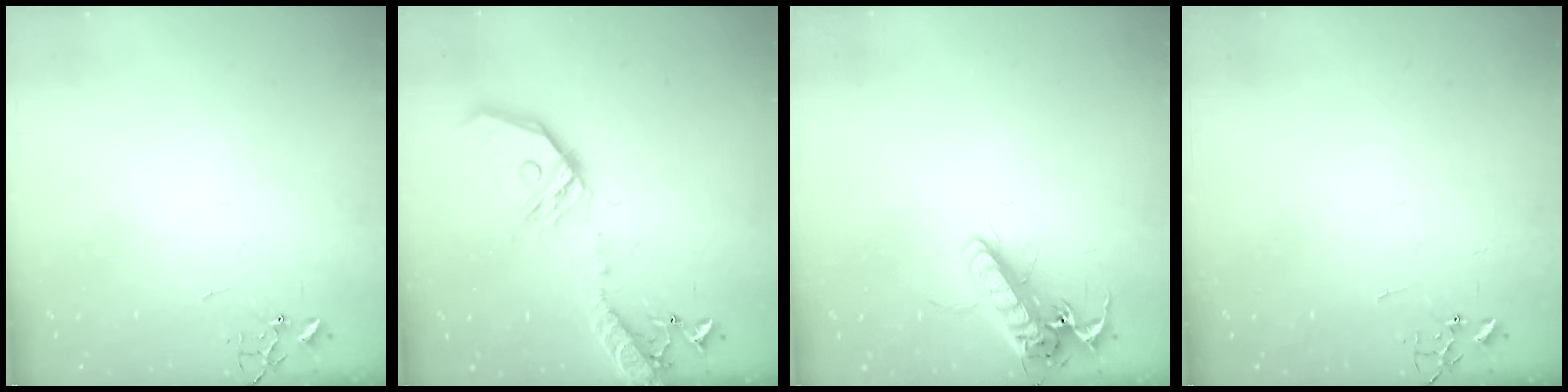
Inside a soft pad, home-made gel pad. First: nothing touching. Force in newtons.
{"total": 18.2, "press": 17.9, "slide": 3.1}
{"total": 14.6, "press": 14.4, "slide": 2.4}
{"total": 0.0}